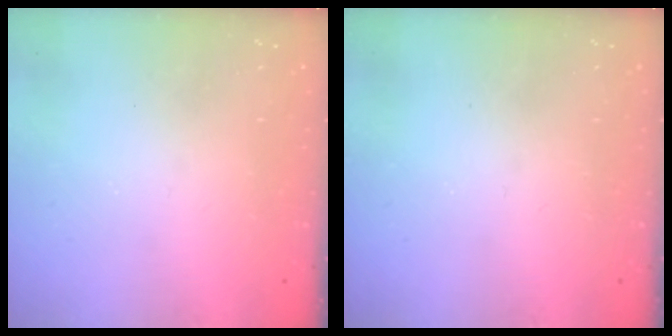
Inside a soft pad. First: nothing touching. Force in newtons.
{"total": 0.0}